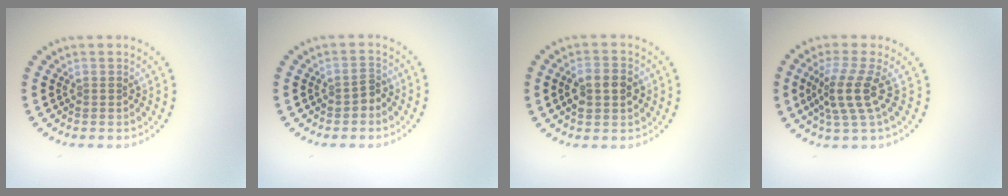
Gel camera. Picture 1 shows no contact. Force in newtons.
{"total": 1.3, "press": 1.1, "slide": 0.6}
{"total": 3.6, "press": 3.5, "slide": 0.2}
{"total": 3.6, "press": 2.7, "slide": 2.4}